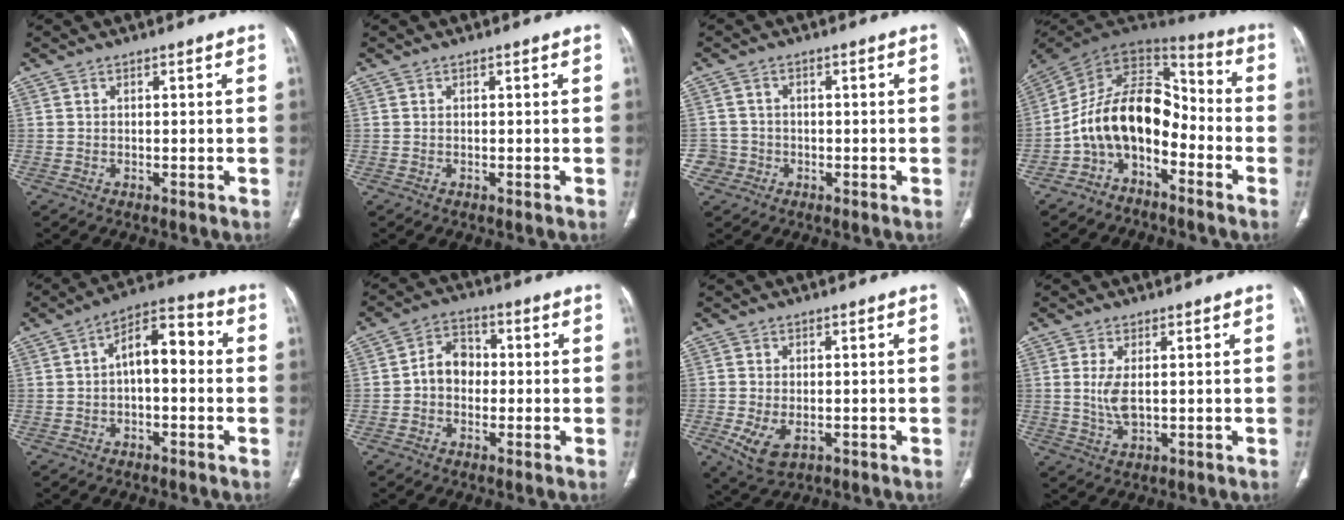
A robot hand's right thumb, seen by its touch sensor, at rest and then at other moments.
{"total": 0.0}
{"total": 3.3, "force": [-1.1, 3.1, -0.2], "torque": [0.018, 0.014, -0.025]}
{"total": 15.1, "force": [-5.6, 9.2, 10.5], "torque": [-0.159, 0.096, -0.113]}
{"total": 9.4, "force": [0.1, 4.9, 8.0], "torque": [-0.104, 0.040, -0.008]}
{"total": 6.3, "force": [-0.6, 5.0, 3.7], "torque": [-0.041, 0.023, -0.023]}
{"total": 6.0, "force": [-1.7, 3.6, 4.5], "torque": [-0.087, -0.009, -0.019]}
{"total": 4.3, "force": [0.4, 1.9, 3.8], "torque": [-0.087, -0.007, 0.016]}